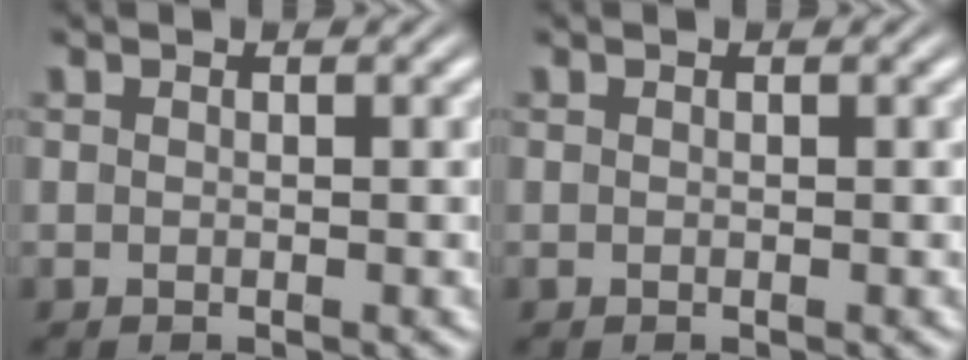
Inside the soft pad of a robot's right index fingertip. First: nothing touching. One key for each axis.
{"total": 0.0}